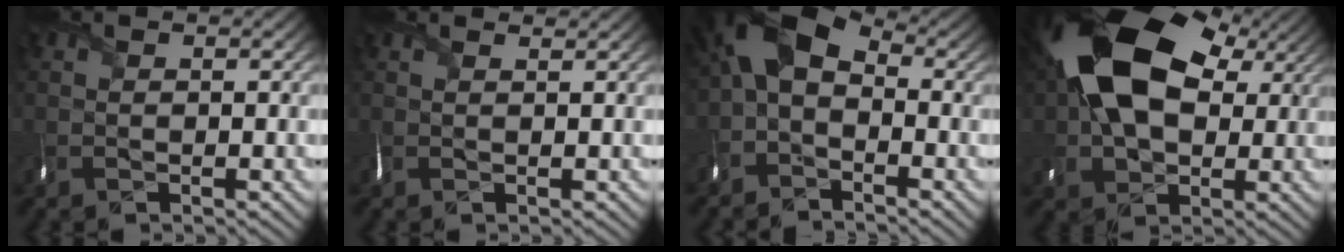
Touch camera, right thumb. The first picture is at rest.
{"total": 1.5, "force": [1.3, 0.1, 0.8], "torque": [-0.023, 0.009, 0.019]}
{"total": 8.3, "force": [-1.3, 5.2, 6.3], "torque": [-0.137, 0.011, -0.049]}
{"total": 18.3, "force": [4.6, 12.4, 12.7], "torque": [-0.240, 0.009, 0.087]}